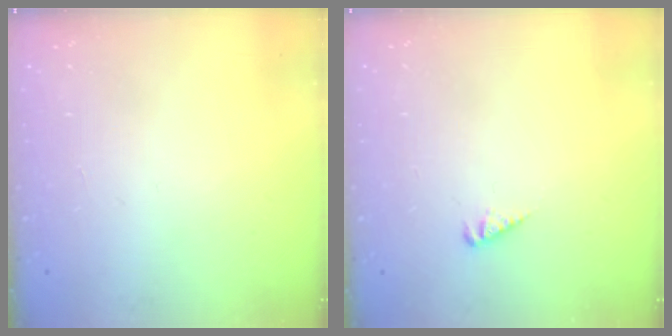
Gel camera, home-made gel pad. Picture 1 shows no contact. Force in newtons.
{"total": 1.9, "press": 1.8, "slide": 0.3}